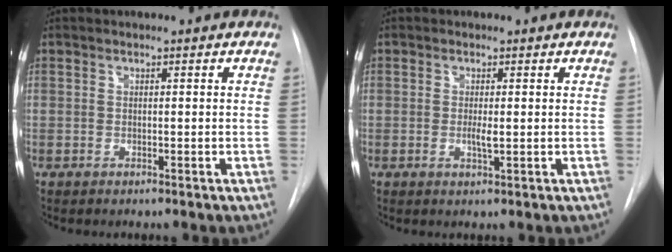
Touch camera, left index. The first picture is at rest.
{"total": 1.7, "force": [-0.1, 0.3, 1.6], "torque": [-0.031, -0.003, -0.003]}